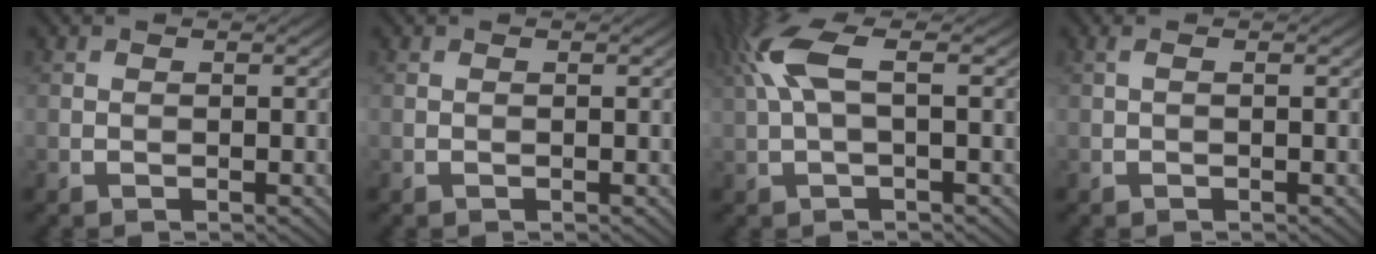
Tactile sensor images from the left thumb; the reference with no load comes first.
{"total": 0.0}
{"total": 6.1, "force": [1.6, 1.8, 5.6], "torque": [-0.142, 0.018, 0.026]}
{"total": 0.6, "force": [0.0, 0.1, 0.6], "torque": [-0.014, 0.003, 0.000]}